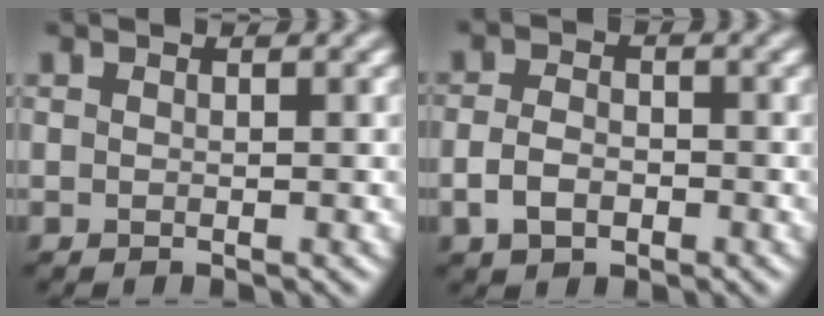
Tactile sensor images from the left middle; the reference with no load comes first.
{"total": 2.9, "force": [-0.9, 1.9, 1.9], "torque": [-0.036, -0.002, -0.020]}